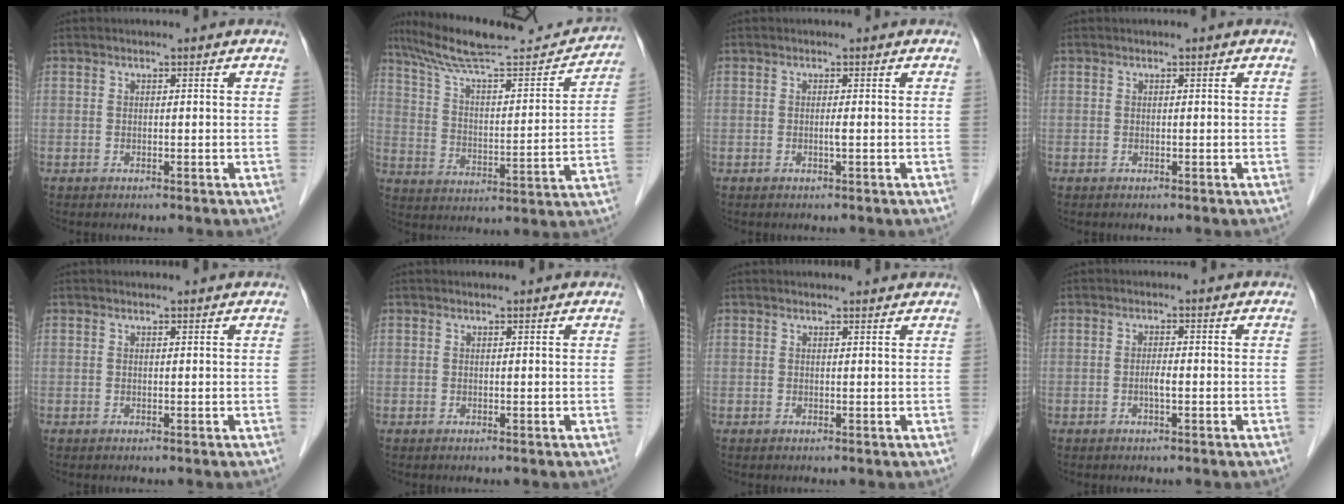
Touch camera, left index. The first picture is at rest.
{"total": 20.9, "force": [19.3, 2.0, 7.8], "torque": [-0.133, -0.008, 0.291]}
{"total": 0.5, "force": [-0.1, -0.1, 0.5], "torque": [-0.009, 0.000, -0.004]}
{"total": 0.0}
{"total": 1.0, "force": [1.0, 0.1, 0.2], "torque": [-0.009, 0.007, 0.015]}
{"total": 0.8, "force": [0.7, 0.1, 0.2], "torque": [-0.008, 0.007, 0.013]}
{"total": 2.5, "force": [2.4, 0.3, 0.4], "torque": [-0.012, 0.008, 0.029]}
{"total": 1.4, "force": [-0.4, 0.2, 1.3], "torque": [-0.026, 0.000, -0.007]}